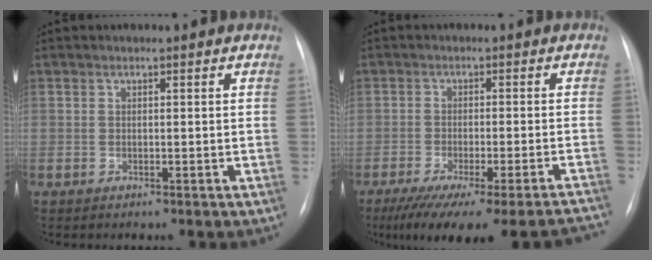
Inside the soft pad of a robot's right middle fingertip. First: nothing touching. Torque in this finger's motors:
{"motor_torque": [1.11, -1.03, 0.26, 0.13]}